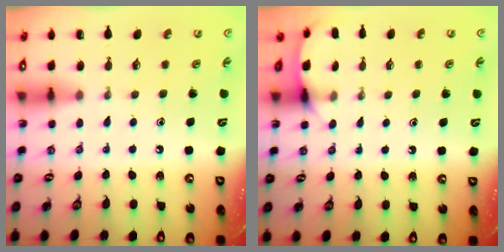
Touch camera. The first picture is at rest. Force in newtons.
{"total": 5.8, "press": 5.7, "slide": 0.4}